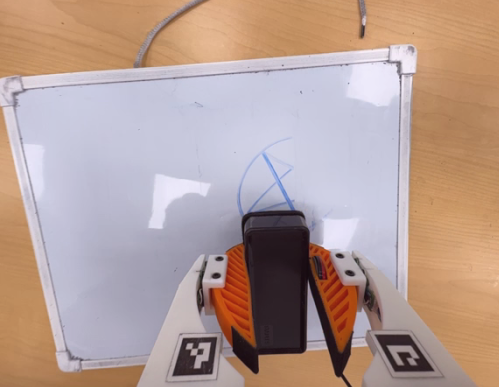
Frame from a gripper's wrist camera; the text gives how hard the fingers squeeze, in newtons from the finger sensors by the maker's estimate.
{"total": 10.7, "left": 10.2, "right": 11.2}